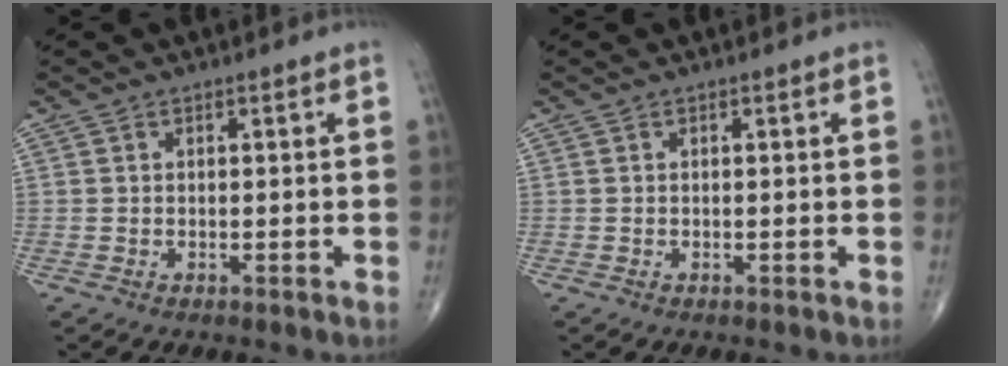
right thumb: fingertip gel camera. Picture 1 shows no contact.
{"total": 0.0}